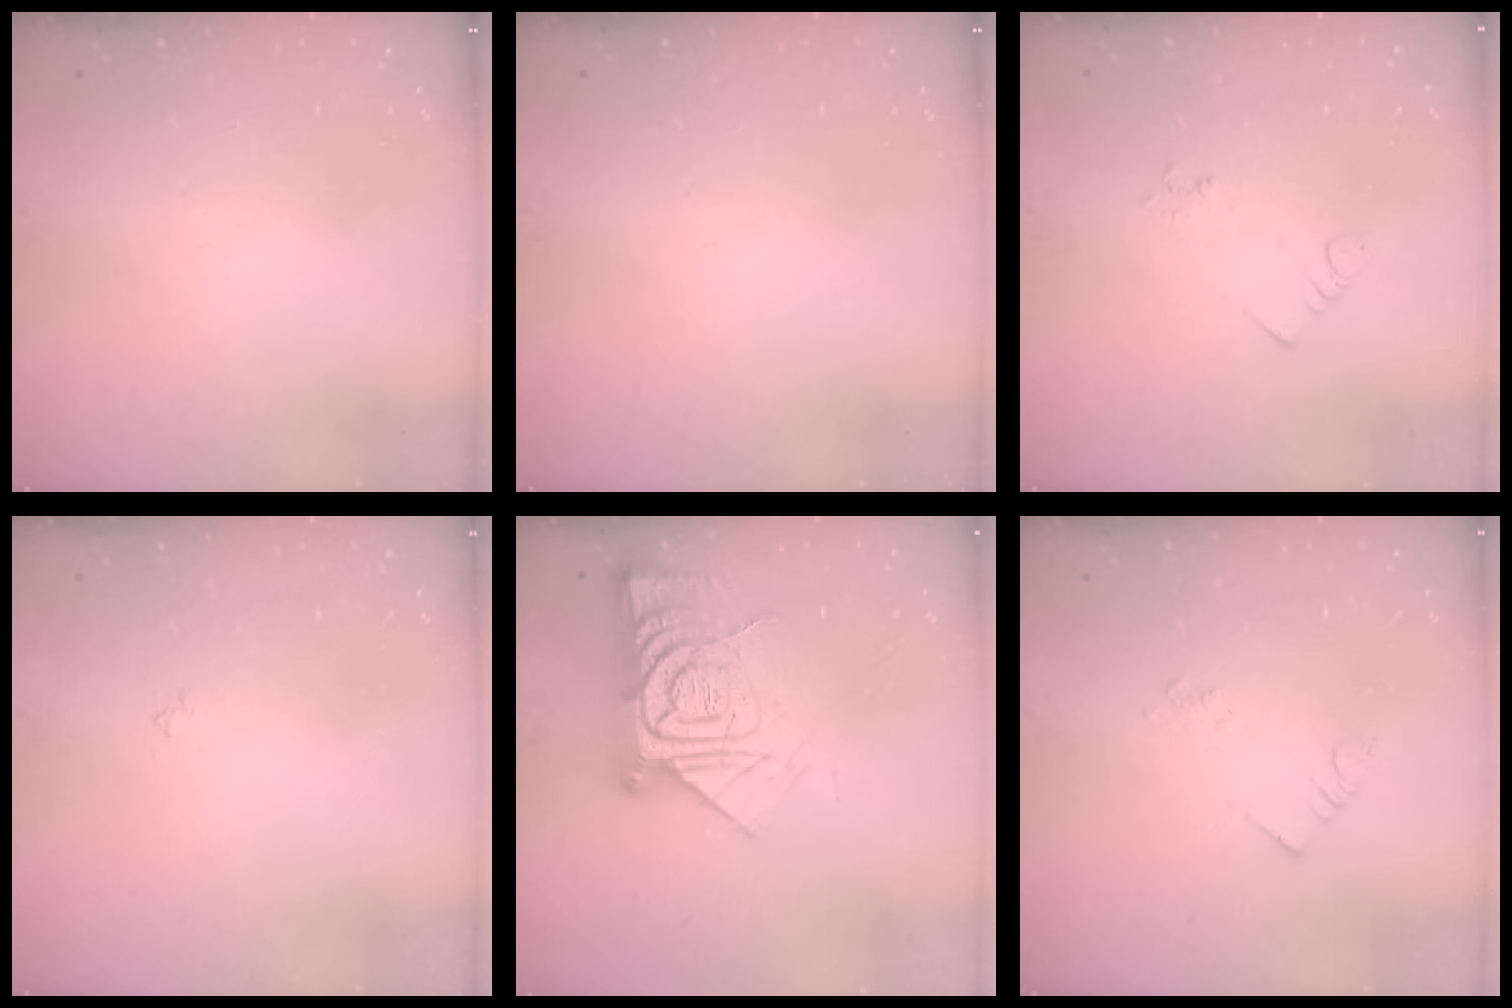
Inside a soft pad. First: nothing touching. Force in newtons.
{"total": 0.0}
{"total": 3.4, "press": 3.4, "slide": 0.5}
{"total": 2.4, "press": 2.3, "slide": 0.5}
{"total": 17.2, "press": 17.1, "slide": 1.5}
{"total": 1.9, "press": 1.9, "slide": 0.1}